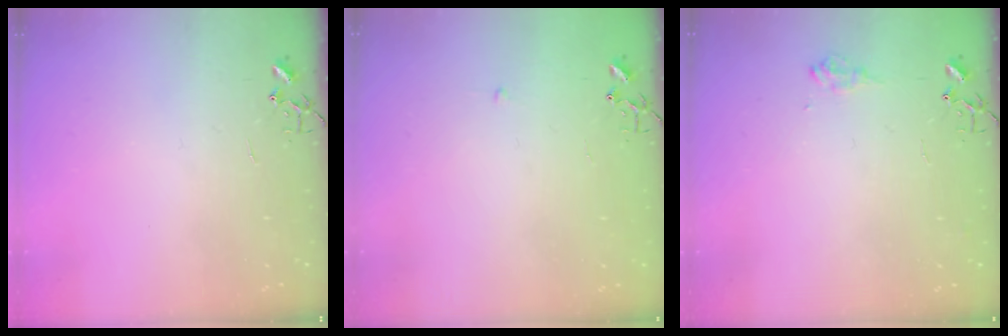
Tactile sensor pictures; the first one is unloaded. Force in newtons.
{"total": 2.3, "press": 2.3, "slide": 0.3}
{"total": 8.0, "press": 8.0, "slide": 1.0}